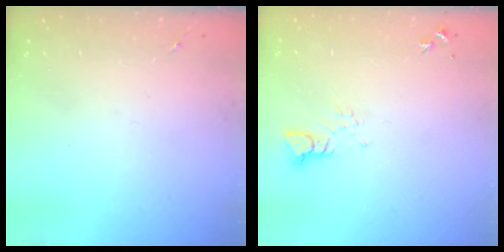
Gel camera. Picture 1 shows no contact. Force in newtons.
{"total": 3.2, "press": 3.2, "slide": 0.2}